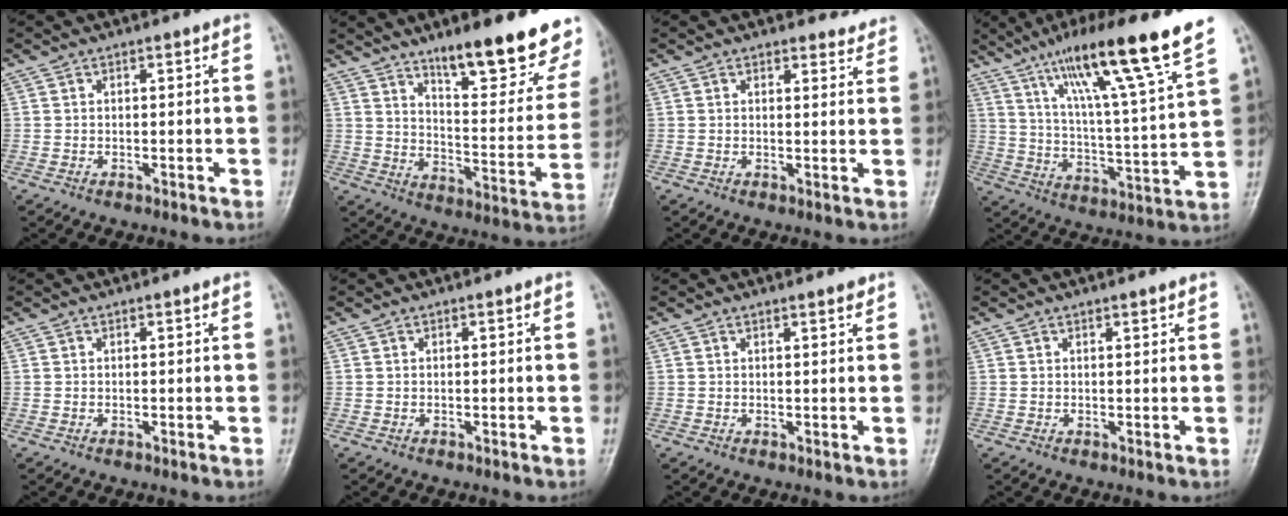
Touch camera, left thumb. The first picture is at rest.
{"total": 22.7, "force": [15.4, 6.2, 15.6], "torque": [-0.169, -0.087, 0.222]}
{"total": 3.1, "force": [2.9, 1.1, -0.1], "torque": [0.022, -0.021, 0.024]}
{"total": 20.2, "force": [12.8, 1.8, 15.5], "torque": [-0.239, -0.046, 0.212]}
{"total": 0.0}
{"total": 0.0}
{"total": 1.2, "force": [1.0, 0.2, 0.7], "torque": [-0.008, -0.006, 0.014]}
{"total": 1.0, "force": [0.8, 0.2, 0.6], "torque": [-0.008, -0.004, 0.012]}